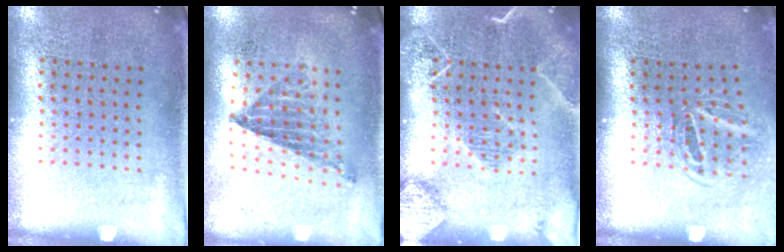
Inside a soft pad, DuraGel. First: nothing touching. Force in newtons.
{"total": 0.5, "press": 0.5, "slide": 0.1}
{"total": 2.3, "press": 2.0, "slide": 1.0}
{"total": 1.8, "press": 1.2, "slide": 1.4}